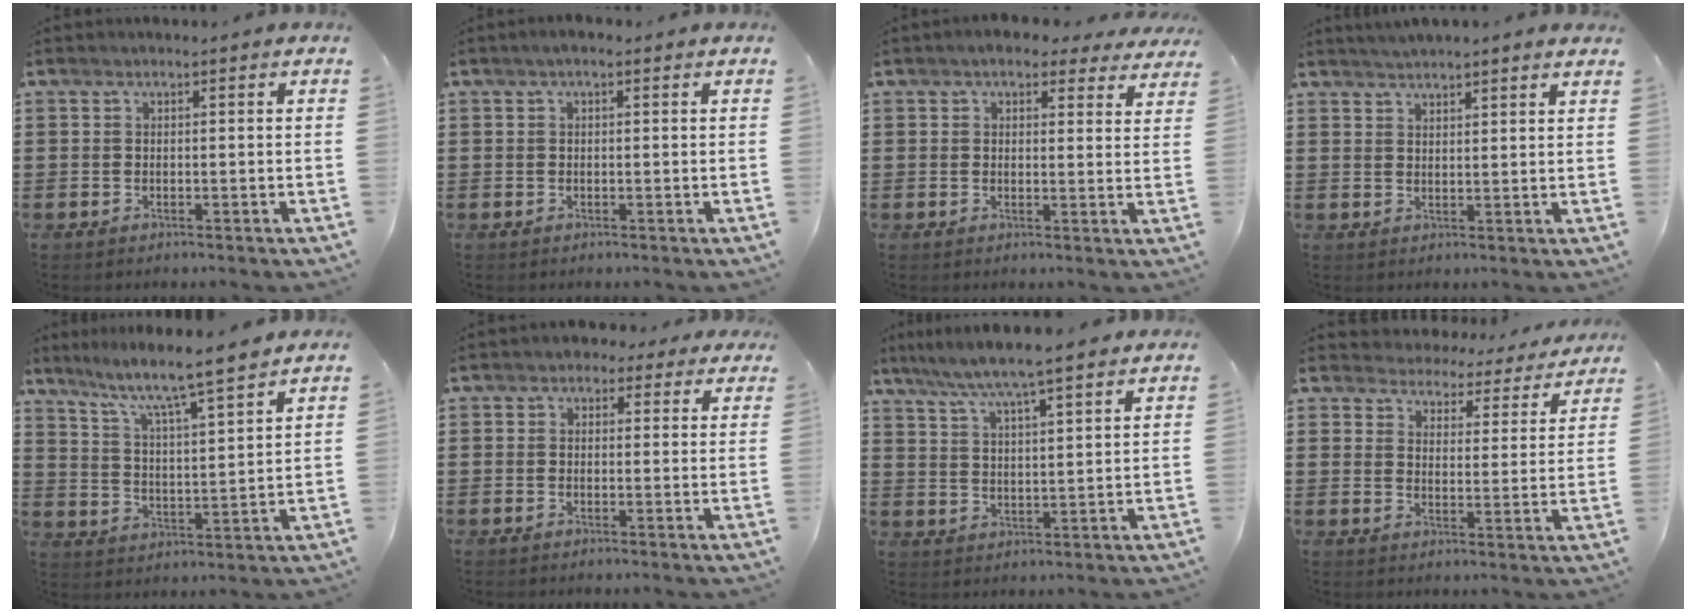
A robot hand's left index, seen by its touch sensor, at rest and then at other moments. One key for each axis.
{"total": 0.8, "fx": 0.0, "fy": 0.4, "fz": 0.7, "tx": -0.014, "ty": 0.004, "tz": -0.002}
{"total": 4.1, "fx": 3.4, "fy": 1.4, "fz": 1.7, "tx": -0.036, "ty": -0.004, "tz": 0.060}
{"total": 2.4, "fx": 2.3, "fy": -0.2, "fz": 0.3, "tx": -0.010, "ty": -0.003, "tz": 0.044}
{"total": 6.7, "fx": 5.8, "fy": -0.4, "fz": 3.4, "tx": -0.088, "ty": -0.044, "tz": 0.091}
{"total": 1.8, "fx": 0.9, "fy": 1.5, "fz": 0.6, "tx": -0.011, "ty": 0.006, "tz": 0.013}
{"total": 5.9, "fx": 5.0, "fy": -0.2, "fz": 3.1, "tx": -0.078, "ty": -0.021, "tz": 0.085}
{"total": 4.1, "fx": 4.0, "fy": 0.5, "fz": -0.5, "tx": -0.016, "ty": -0.034, "tz": 0.067}